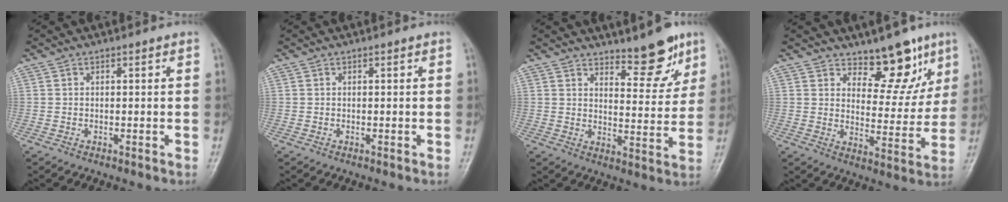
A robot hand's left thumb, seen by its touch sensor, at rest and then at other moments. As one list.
[{"total": 0.0}, {"total": 9.0, "force": [6.6, 3.1, 5.2], "torque": [-0.045, -0.053, 0.103]}, {"total": 10.5, "force": [7.4, 5.5, 5.1], "torque": [-0.023, -0.051, 0.113]}]